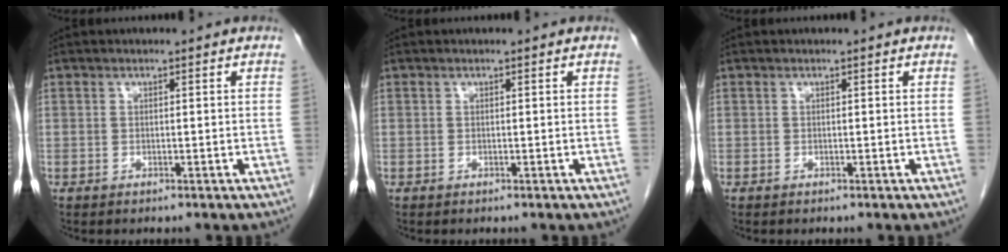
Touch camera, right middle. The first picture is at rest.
{"total": 0.0}
{"total": 0.0}